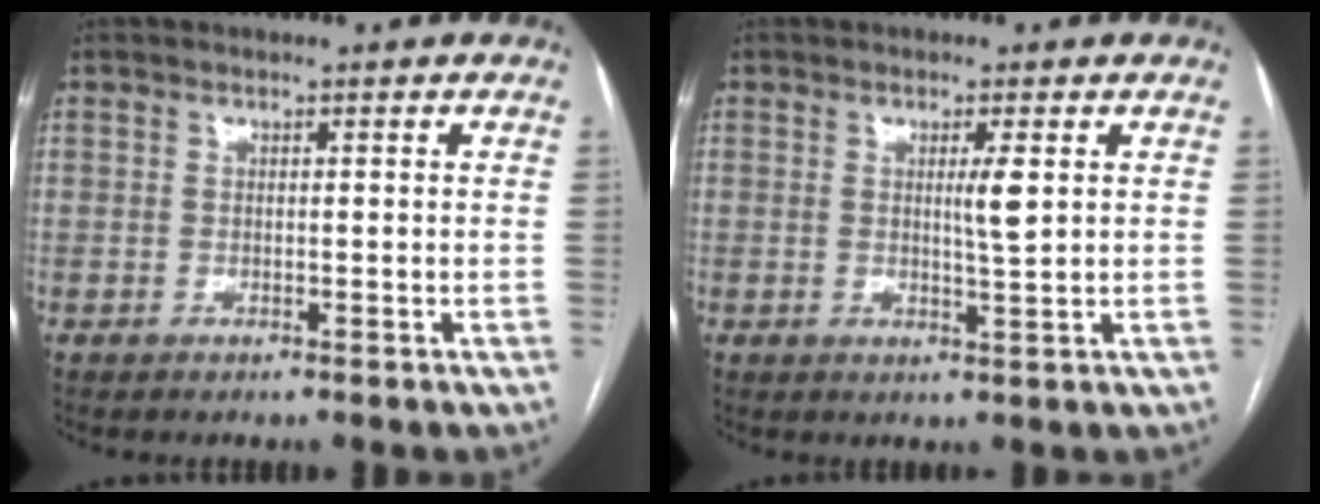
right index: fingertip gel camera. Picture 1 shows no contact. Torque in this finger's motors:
{"motor_torque": [0.15, -0.02, 0.14, 0.04]}